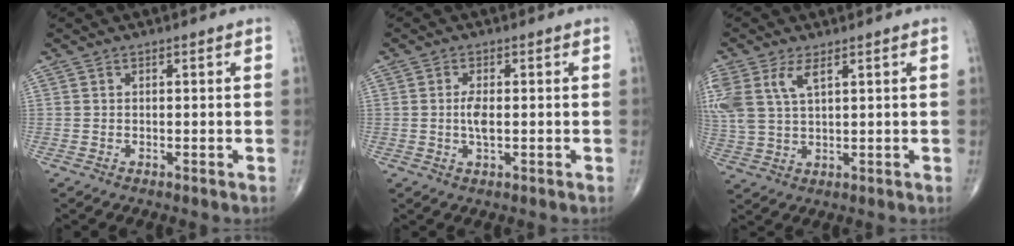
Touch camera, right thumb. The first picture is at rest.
{"total": 3.0, "force": [-0.1, 1.1, 2.8], "torque": [-0.055, -0.004, -0.006]}
{"total": 9.4, "force": [3.9, 4.5, 7.3], "torque": [-0.182, 0.005, 0.089]}